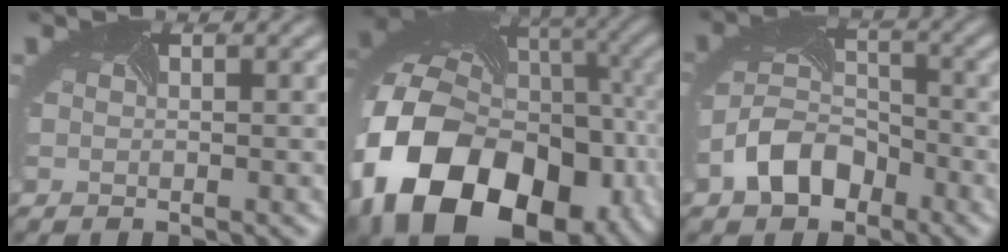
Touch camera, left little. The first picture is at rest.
{"total": 20.2, "force": [-6.1, 15.2, 11.8], "torque": [-0.273, -0.056, -0.090]}
{"total": 4.7, "force": [-2.7, 3.3, 1.9], "torque": [-0.042, 0.006, -0.060]}